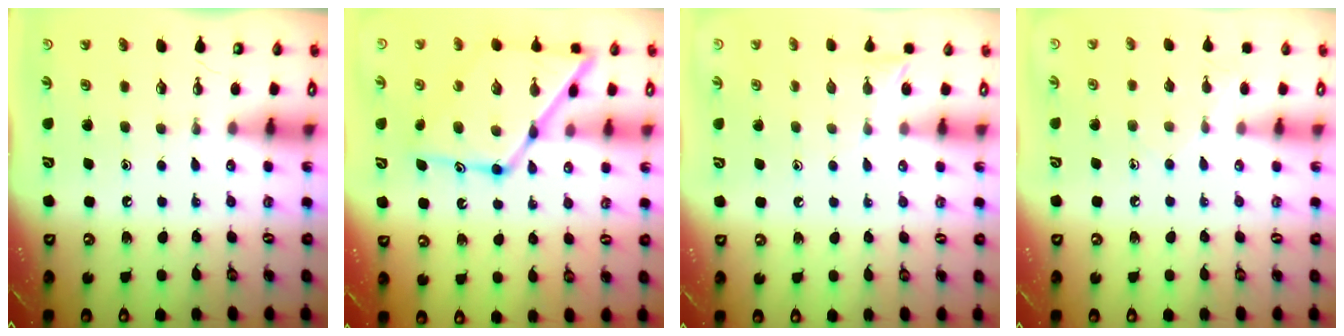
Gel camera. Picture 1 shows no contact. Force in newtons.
{"total": 17.9, "press": 17.8, "slide": 1.7}
{"total": 5.4, "press": 5.4, "slide": 0.6}
{"total": 6.8, "press": 6.7, "slide": 0.7}